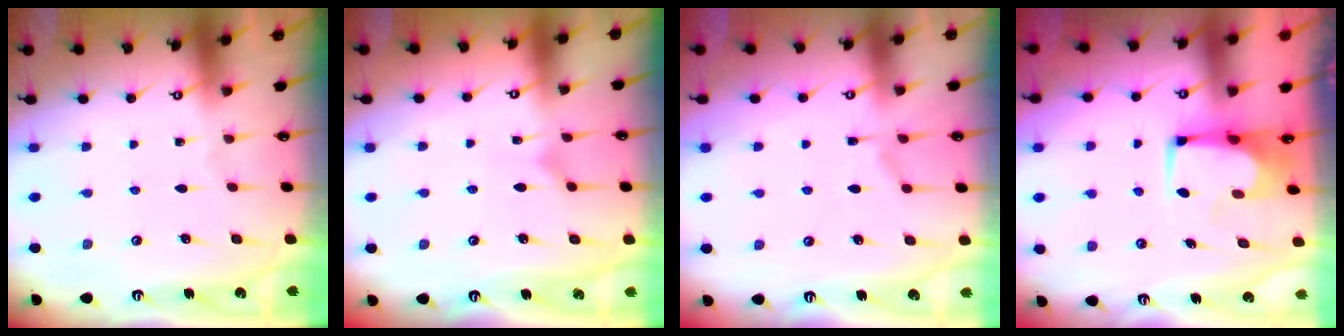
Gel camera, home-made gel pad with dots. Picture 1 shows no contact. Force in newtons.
{"total": 3.9, "press": 3.9, "slide": 0.6}
{"total": 1.4, "press": 0.1, "slide": 1.4}
{"total": 1.3, "press": 1.2, "slide": 0.2}